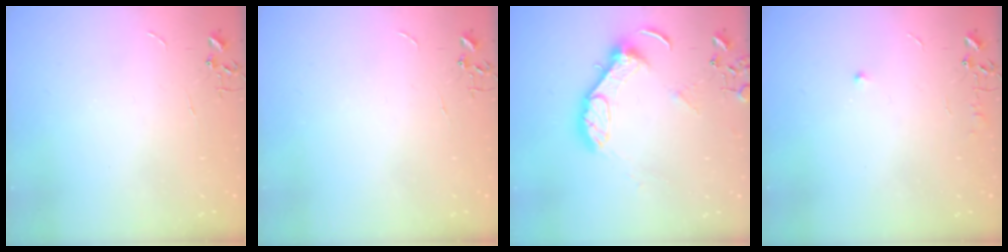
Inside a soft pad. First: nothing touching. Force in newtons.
{"total": 0.0}
{"total": 12.5, "press": 12.4, "slide": 1.1}
{"total": 5.8, "press": 5.8, "slide": 0.7}